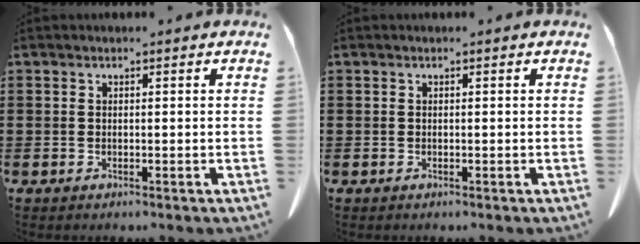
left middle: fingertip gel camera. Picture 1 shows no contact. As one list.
[{"total": 0.0}]